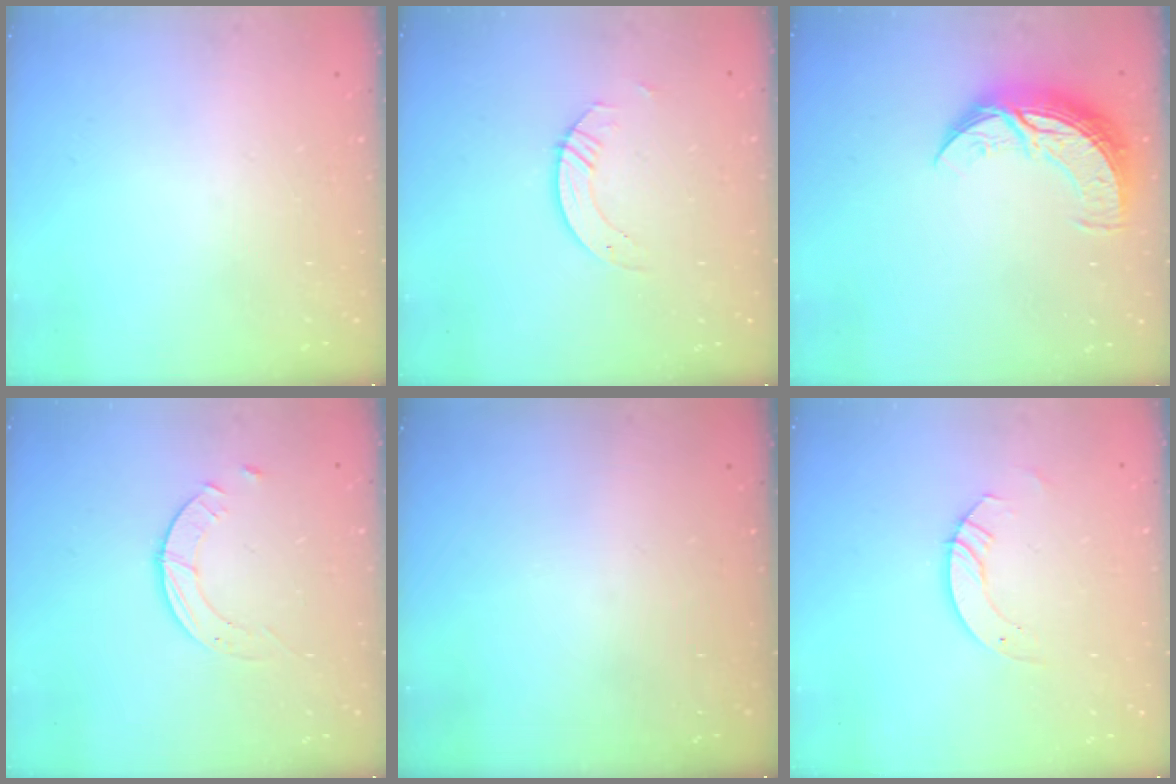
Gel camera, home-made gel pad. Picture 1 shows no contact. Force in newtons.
{"total": 3.2, "press": 3.1, "slide": 0.3}
{"total": 12.7, "press": 12.6, "slide": 0.6}
{"total": 2.3, "press": 2.3, "slide": 0.3}
{"total": 0.0}
{"total": 3.3, "press": 3.3, "slide": 0.2}